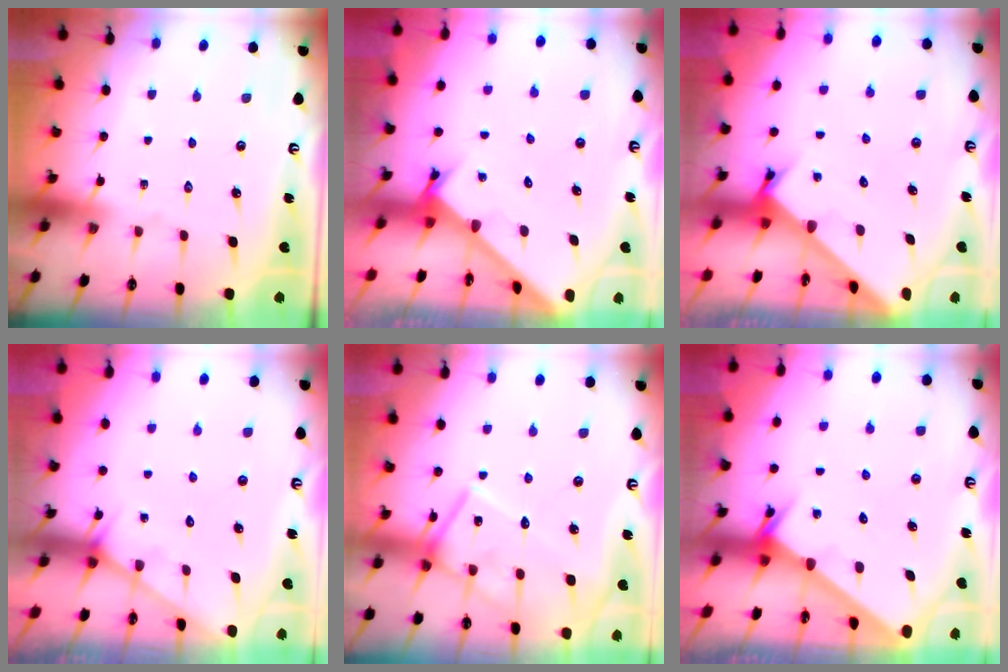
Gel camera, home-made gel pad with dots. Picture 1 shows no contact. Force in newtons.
{"total": 2.6, "press": 2.6, "slide": 0.2}
{"total": 2.4, "press": 2.4, "slide": 0.0}
{"total": 3.2, "press": 3.2, "slide": 0.3}
{"total": 14.5, "press": 14.4, "slide": 1.3}
{"total": 2.4, "press": 2.4, "slide": 0.1}